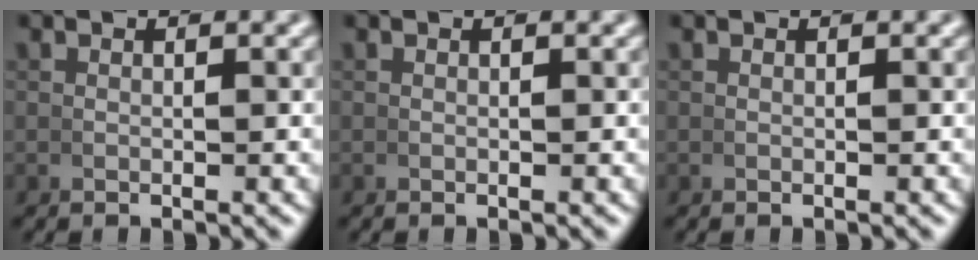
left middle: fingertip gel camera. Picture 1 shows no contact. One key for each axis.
{"total": 0.0}
{"total": 0.0}